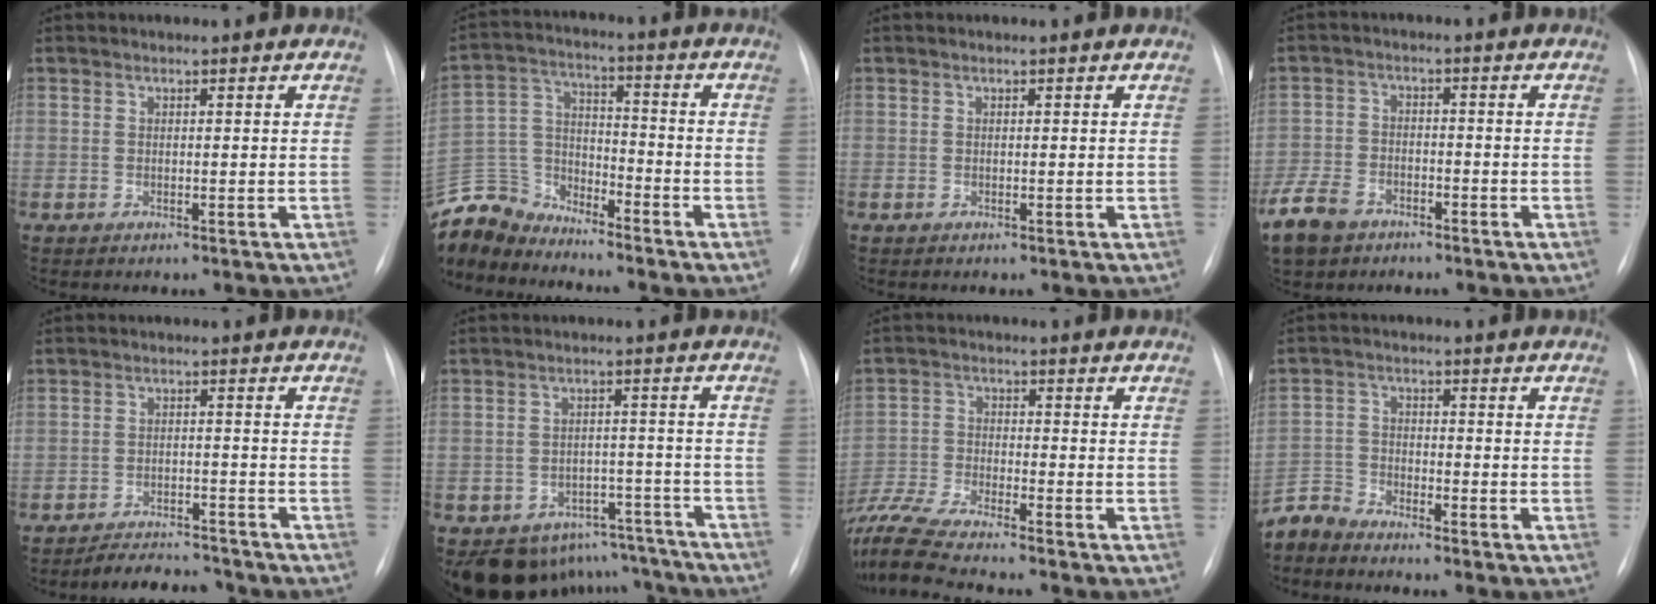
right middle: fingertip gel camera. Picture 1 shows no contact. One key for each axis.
{"total": 11.6, "fx": -11.1, "fy": 3.2, "fz": 0.7, "tx": -0.027, "ty": 0.023, "tz": -0.218}
{"total": 0.0}
{"total": 7.8, "fx": -5.2, "fy": 4.9, "fz": 3.3, "tx": -0.086, "ty": -0.001, "tz": -0.090}
{"total": 6.1, "fx": -5.9, "fy": 1.4, "fz": 0.8, "tx": -0.011, "ty": 0.000, "tz": -0.088}
{"total": 13.0, "fx": -11.0, "fy": 6.7, "fz": 1.4, "tx": -0.010, "ty": 0.041, "tz": -0.131}
{"total": 12.8, "fx": -11.5, "fy": 0.1, "fz": 5.5, "tx": -0.127, "ty": -0.010, "tz": -0.211}
{"total": 4.4, "fx": -4.3, "fy": 0.9, "fz": -0.1, "tx": 0.000, "ty": -0.010, "tz": -0.084}